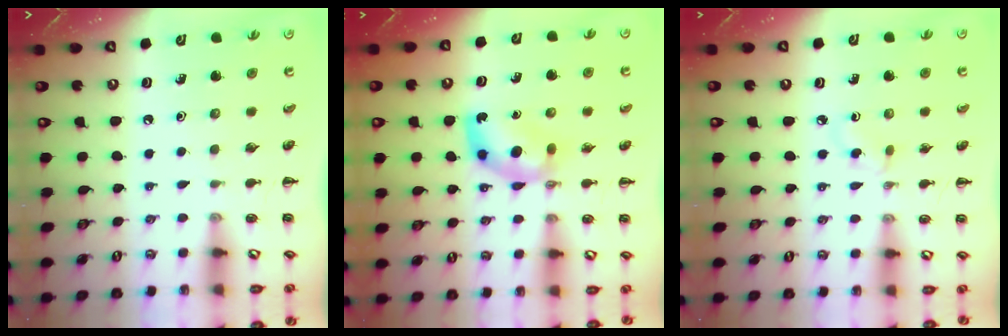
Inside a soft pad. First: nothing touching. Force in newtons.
{"total": 7.4, "press": 7.4, "slide": 0.8}
{"total": 2.9, "press": 2.6, "slide": 1.2}